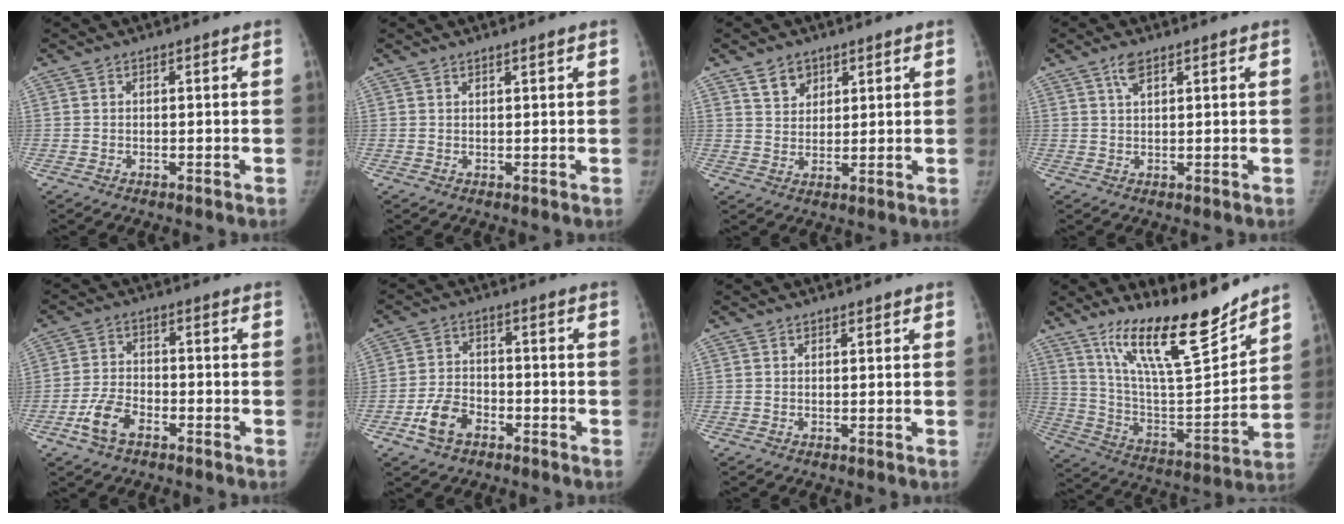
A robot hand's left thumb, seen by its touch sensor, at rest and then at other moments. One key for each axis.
{"total": 0.8, "fx": 0.7, "fy": 0.0, "fz": 0.4, "tx": -0.007, "ty": -0.006, "tz": 0.014}
{"total": 4.6, "fx": 3.0, "fy": 3.2, "fz": 1.5, "tx": -0.005, "ty": -0.022, "tz": 0.059}
{"total": 2.7, "fx": 1.7, "fy": 1.0, "fz": 1.8, "tx": -0.036, "ty": 0.000, "tz": 0.036}
{"total": 6.5, "fx": -3.6, "fy": 3.5, "fz": 4.1, "tx": -0.083, "ty": 0.019, "tz": -0.068}
{"total": 7.0, "fx": -3.7, "fy": 4.4, "fz": 3.9, "tx": -0.072, "ty": 0.022, "tz": -0.066}
{"total": 0.7, "fx": 0.6, "fy": 0.3, "fz": 0.1, "tx": -0.001, "ty": -0.005, "tz": 0.010}
{"total": 21.0, "fx": 16.1, "fy": 4.2, "fz": 12.9, "tx": -0.179, "ty": -0.100, "tz": 0.282}